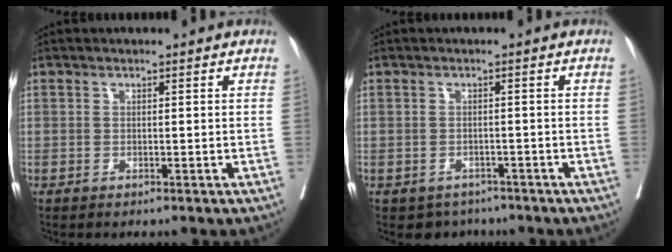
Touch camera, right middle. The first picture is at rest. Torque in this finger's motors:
{"motor_torque": [0.24, -0.11, -0.01, 0.00]}